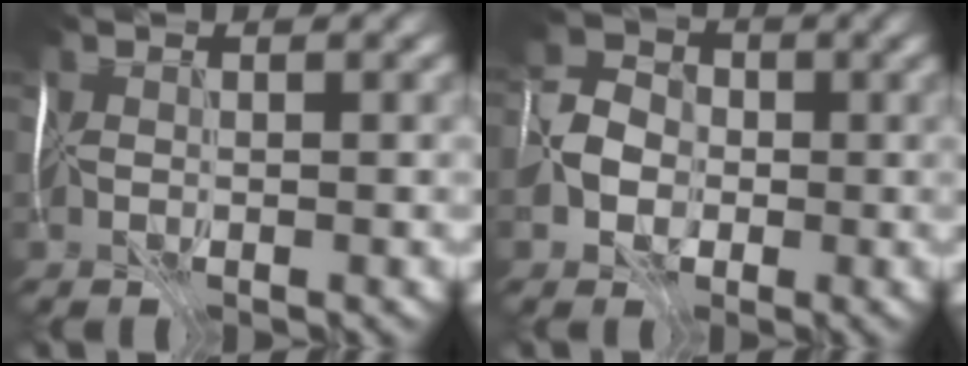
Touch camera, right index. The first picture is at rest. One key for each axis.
{"total": 2.8, "fx": -0.9, "fy": 2.5, "fz": 0.8, "tx": -0.010, "ty": 0.009, "tz": -0.023}